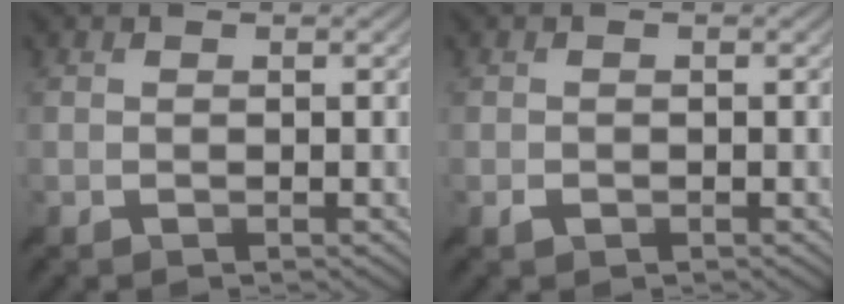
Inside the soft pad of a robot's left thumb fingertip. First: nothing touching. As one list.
[{"total": 0.5, "force": [-0.2, 0.5, 0.2], "torque": [-0.005, -0.001, -0.005]}]